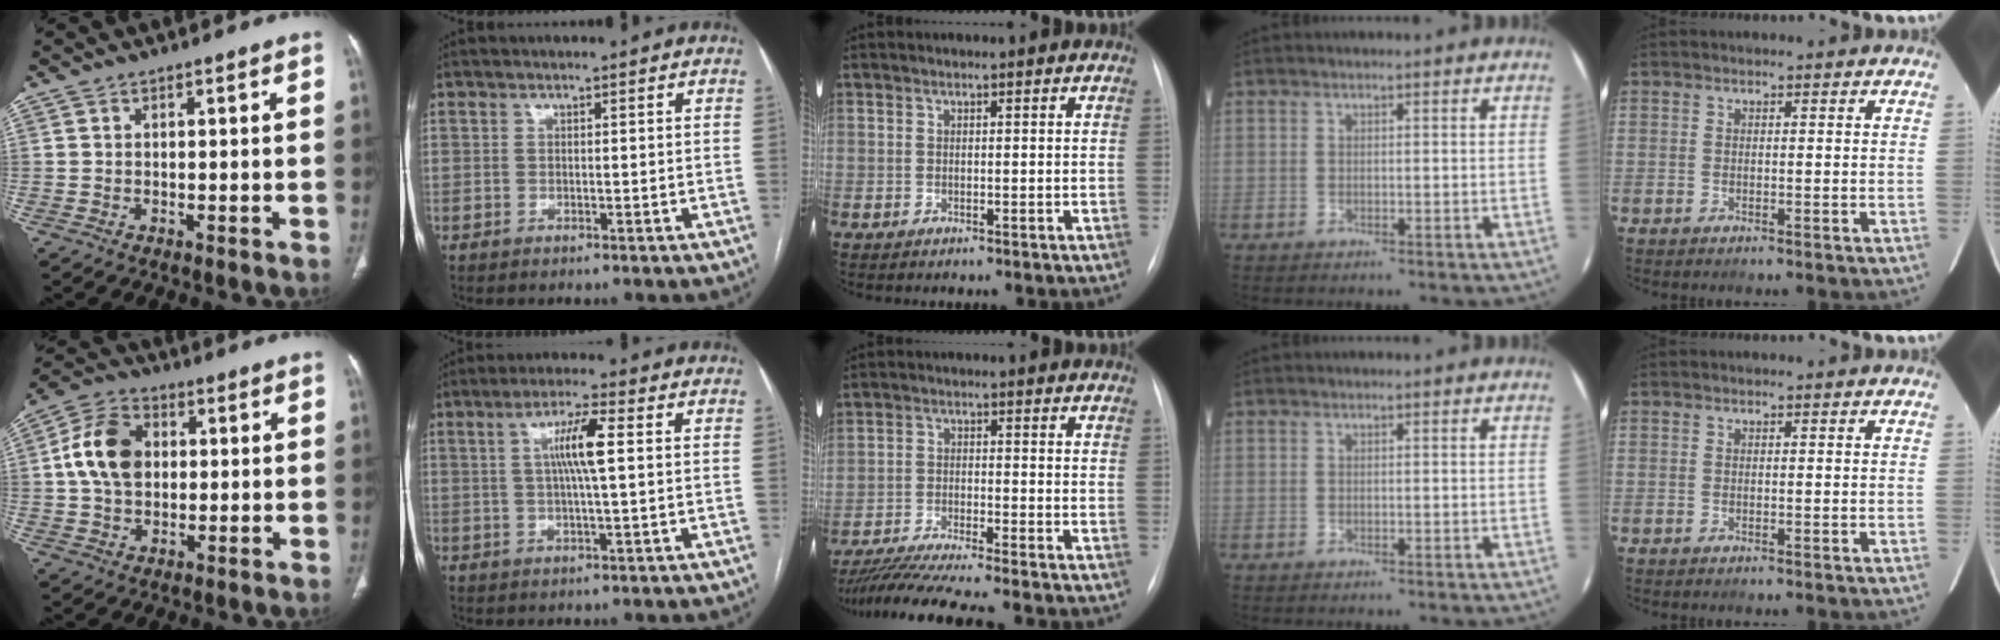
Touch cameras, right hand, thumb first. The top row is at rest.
{"thumb": {"total": 11.5, "force": [1.3, 8.4, 7.9], "torque": [-0.133, 0.016, 0.017]}, "index": {"total": 6.6, "force": [1.2, 0.2, 6.5], "torque": [-0.119, 0.005, 0.021]}, "middle": {"total": 12.2, "force": [-10.7, -0.7, 5.7], "torque": [-0.089, -0.020, -0.172]}}